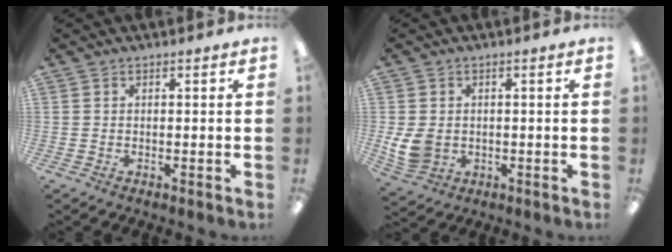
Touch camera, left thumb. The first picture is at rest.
{"total": 6.7, "force": [-0.1, 5.4, 3.9], "torque": [-0.089, 0.004, 0.000]}